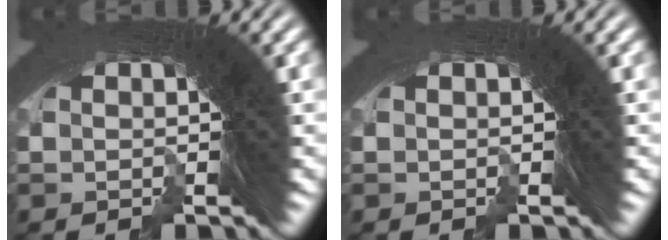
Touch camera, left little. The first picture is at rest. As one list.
[{"total": 0.0}]